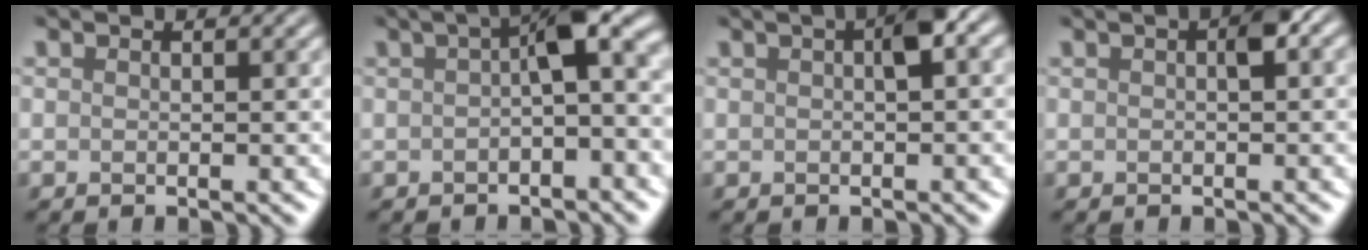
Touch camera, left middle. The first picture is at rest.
{"total": 5.4, "force": [0.1, 1.7, 5.1], "torque": [-0.061, 0.020, -0.008]}
{"total": 2.5, "force": [0.3, 0.6, 2.4], "torque": [-0.035, 0.013, 0.006]}
{"total": 2.0, "force": [0.2, 0.7, 1.9], "torque": [-0.025, 0.009, 0.005]}